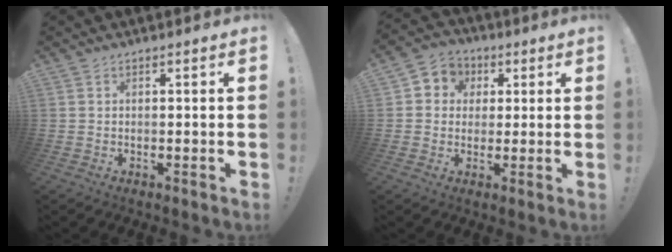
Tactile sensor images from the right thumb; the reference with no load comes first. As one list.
[{"total": 6.6, "force": [0.5, 6.4, 1.8], "torque": [-0.018, 0.006, 0.012]}]